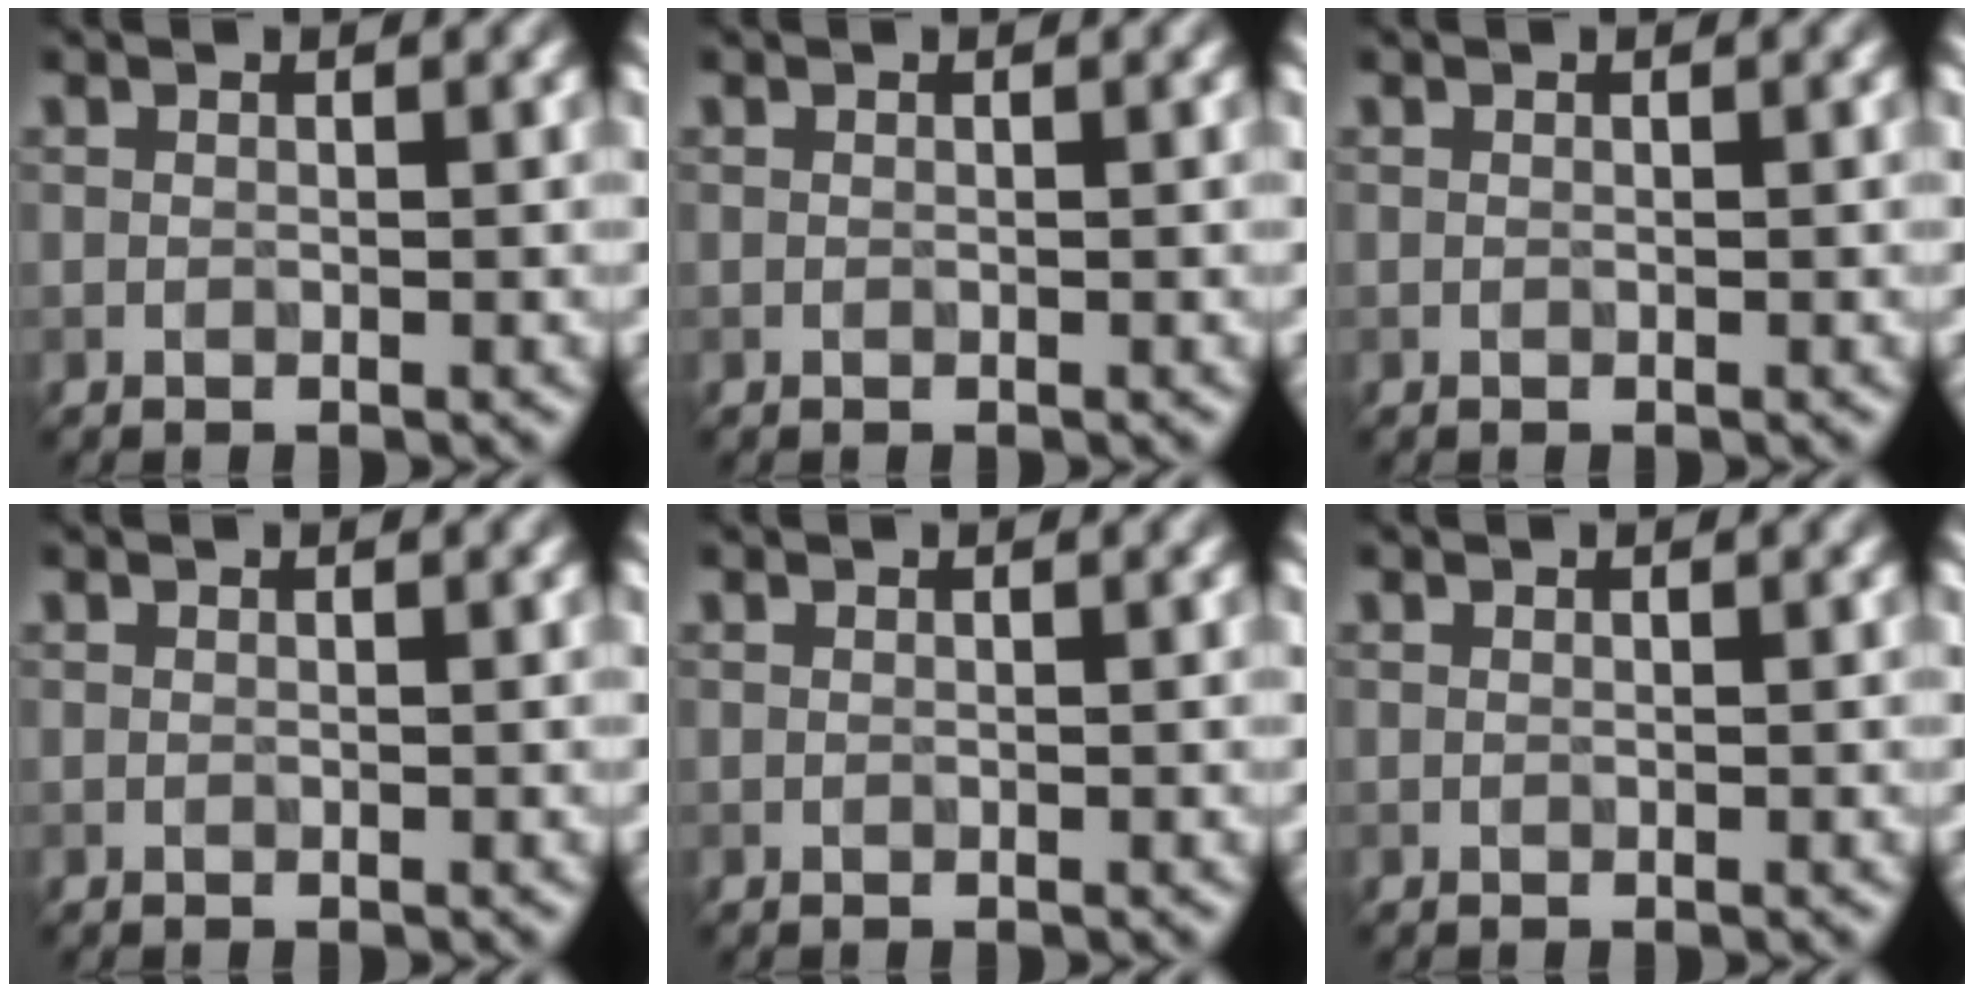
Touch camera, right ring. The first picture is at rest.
{"total": 0.0}
{"total": 0.0}
{"total": 0.0}
{"total": 0.0}
{"total": 0.0}